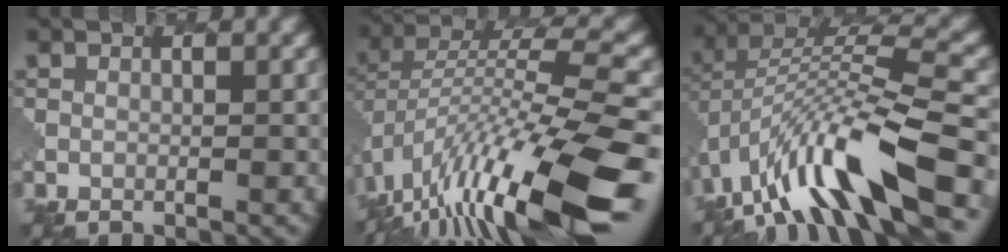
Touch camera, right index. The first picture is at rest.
{"total": 14.9, "force": [-7.7, 3.5, 12.2], "torque": [-0.227, 0.021, -0.134]}
{"total": 11.7, "force": [-5.3, 3.9, 9.7], "torque": [-0.170, 0.021, -0.093]}